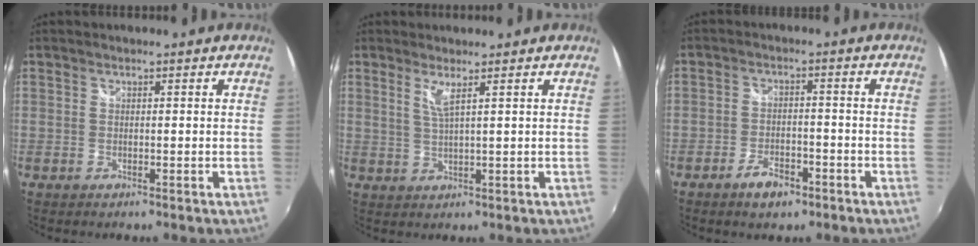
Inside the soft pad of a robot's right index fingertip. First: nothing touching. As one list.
[{"total": 2.6, "force": [1.5, -0.3, 2.1], "torque": [-0.043, -0.008, 0.027]}, {"total": 5.3, "force": [-3.6, 2.5, 3.1], "torque": [-0.072, -0.001, -0.059]}]